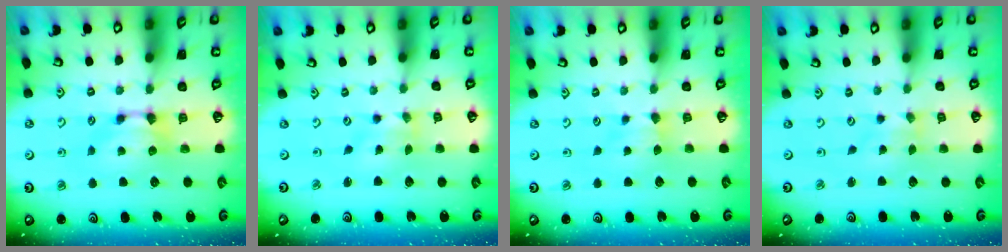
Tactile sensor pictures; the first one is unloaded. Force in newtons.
{"total": 2.1, "press": 1.8, "slide": 1.1}
{"total": 2.5, "press": 2.5, "slide": 0.4}
{"total": 3.5, "press": 3.3, "slide": 0.9}